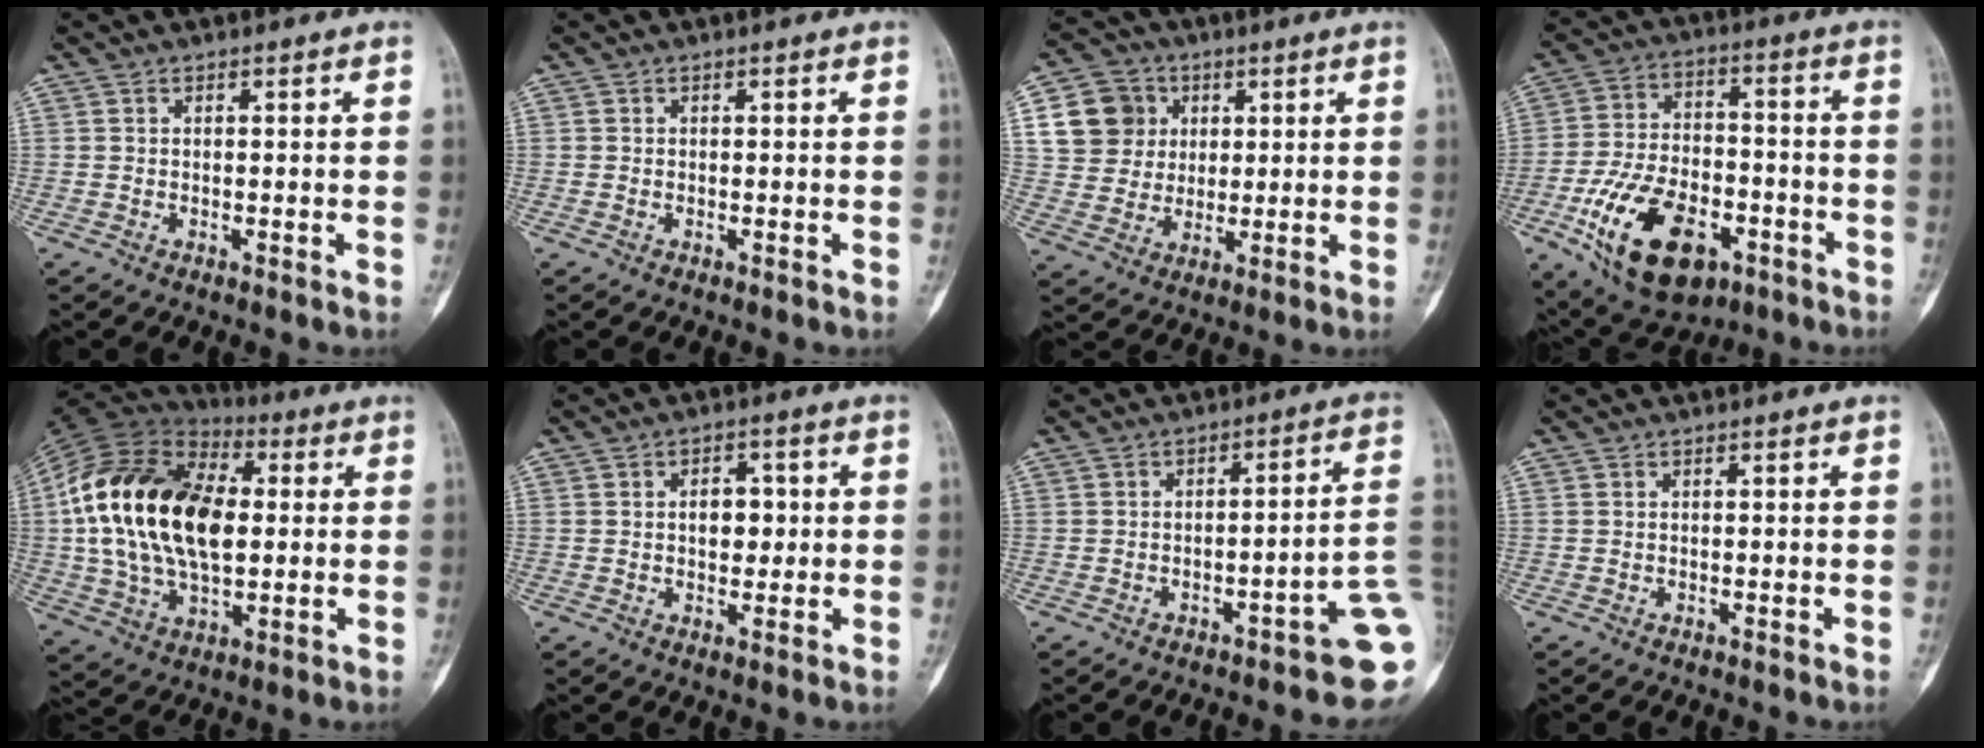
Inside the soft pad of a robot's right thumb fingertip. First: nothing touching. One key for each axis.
{"total": 0.0}
{"total": 10.8, "fx": 3.2, "fy": 9.8, "fz": 3.3, "tx": -0.033, "ty": 0.002, "tz": 0.057}
{"total": 19.7, "fx": -8.2, "fy": 11.3, "fz": 13.8, "tx": -0.223, "ty": 0.031, "tz": -0.127}
{"total": 25.7, "fx": 2.4, "fy": 15.2, "fz": 20.6, "tx": -0.383, "ty": 0.005, "tz": 0.037}
{"total": 4.7, "fx": 0.3, "fy": 3.0, "fz": 3.6, "tx": -0.030, "ty": 0.006, "tz": 0.002}
{"total": 9.9, "fx": -4.4, "fy": 2.2, "fz": 8.6, "tx": -0.090, "ty": 0.046, "tz": -0.056}
{"total": 0.0}